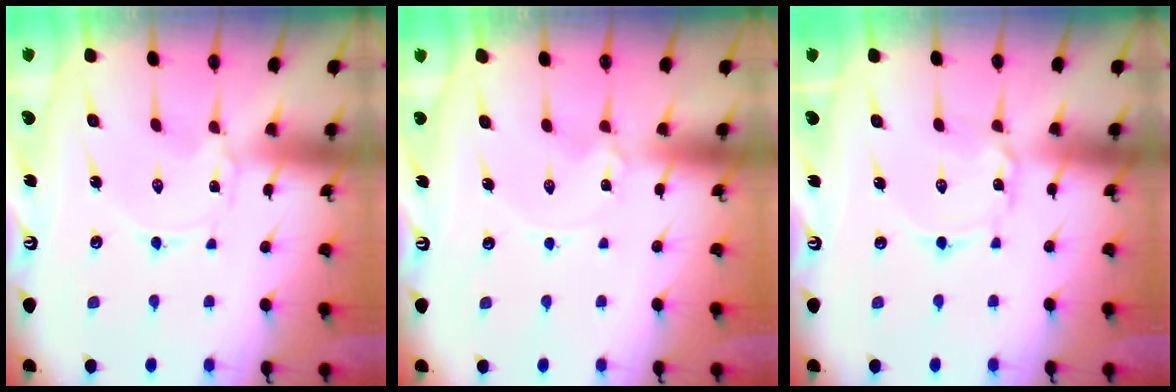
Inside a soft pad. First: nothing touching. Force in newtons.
{"total": 0.5, "press": 0.5, "slide": 0.1}
{"total": 1.7, "press": 1.7, "slide": 0.1}